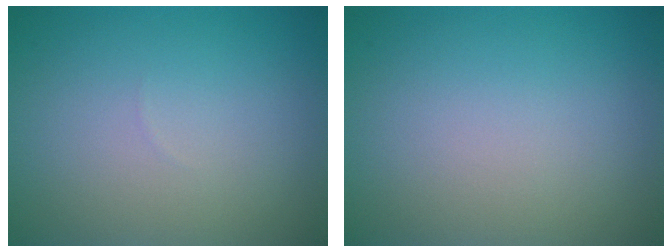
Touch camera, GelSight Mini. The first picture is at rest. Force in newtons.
{"total": 0.0}